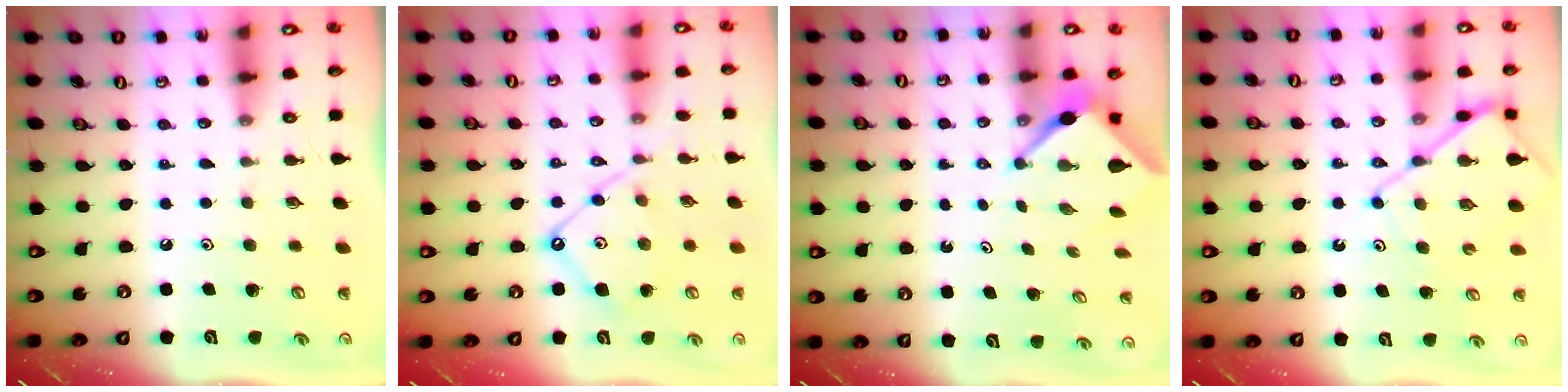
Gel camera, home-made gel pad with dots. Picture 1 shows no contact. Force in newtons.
{"total": 10.5, "press": 10.5, "slide": 1.0}
{"total": 3.5, "press": 3.5, "slide": 0.2}
{"total": 10.2, "press": 10.2, "slide": 1.2}